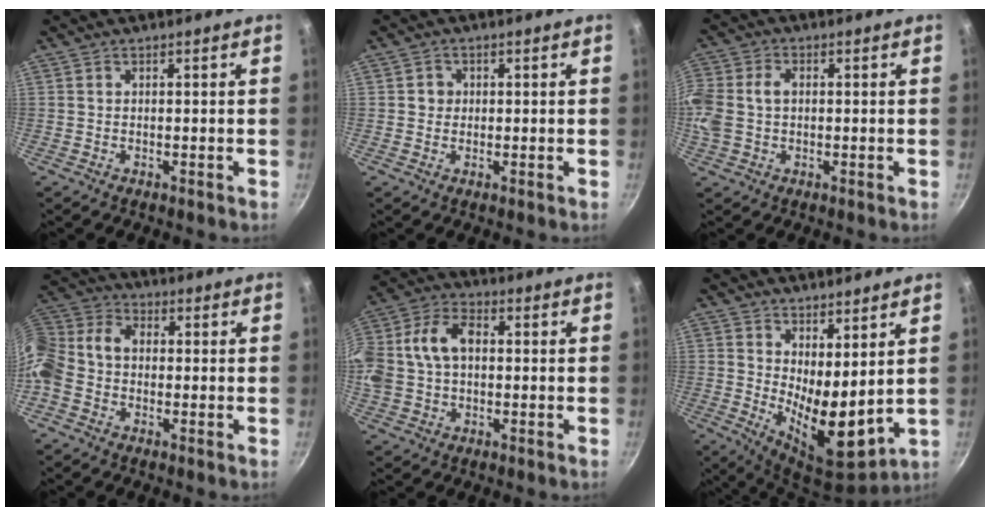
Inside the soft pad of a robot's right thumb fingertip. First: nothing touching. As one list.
[{"total": 1.9, "force": [0.2, 1.9, 0.5], "torque": [0.003, 0.003, -0.001]}, {"total": 12.5, "force": [0.2, 9.2, 8.4], "torque": [-0.193, 0.025, -0.006]}, {"total": 13.1, "force": [-1.6, 10.0, 8.3], "torque": [-0.175, 0.049, -0.055]}, {"total": 15.1, "force": [0.9, 10.5, 10.8], "torque": [-0.216, 0.040, 0.002]}, {"total": 11.6, "force": [3.8, 4.7, 9.9], "torque": [-0.141, -0.056, 0.069]}]